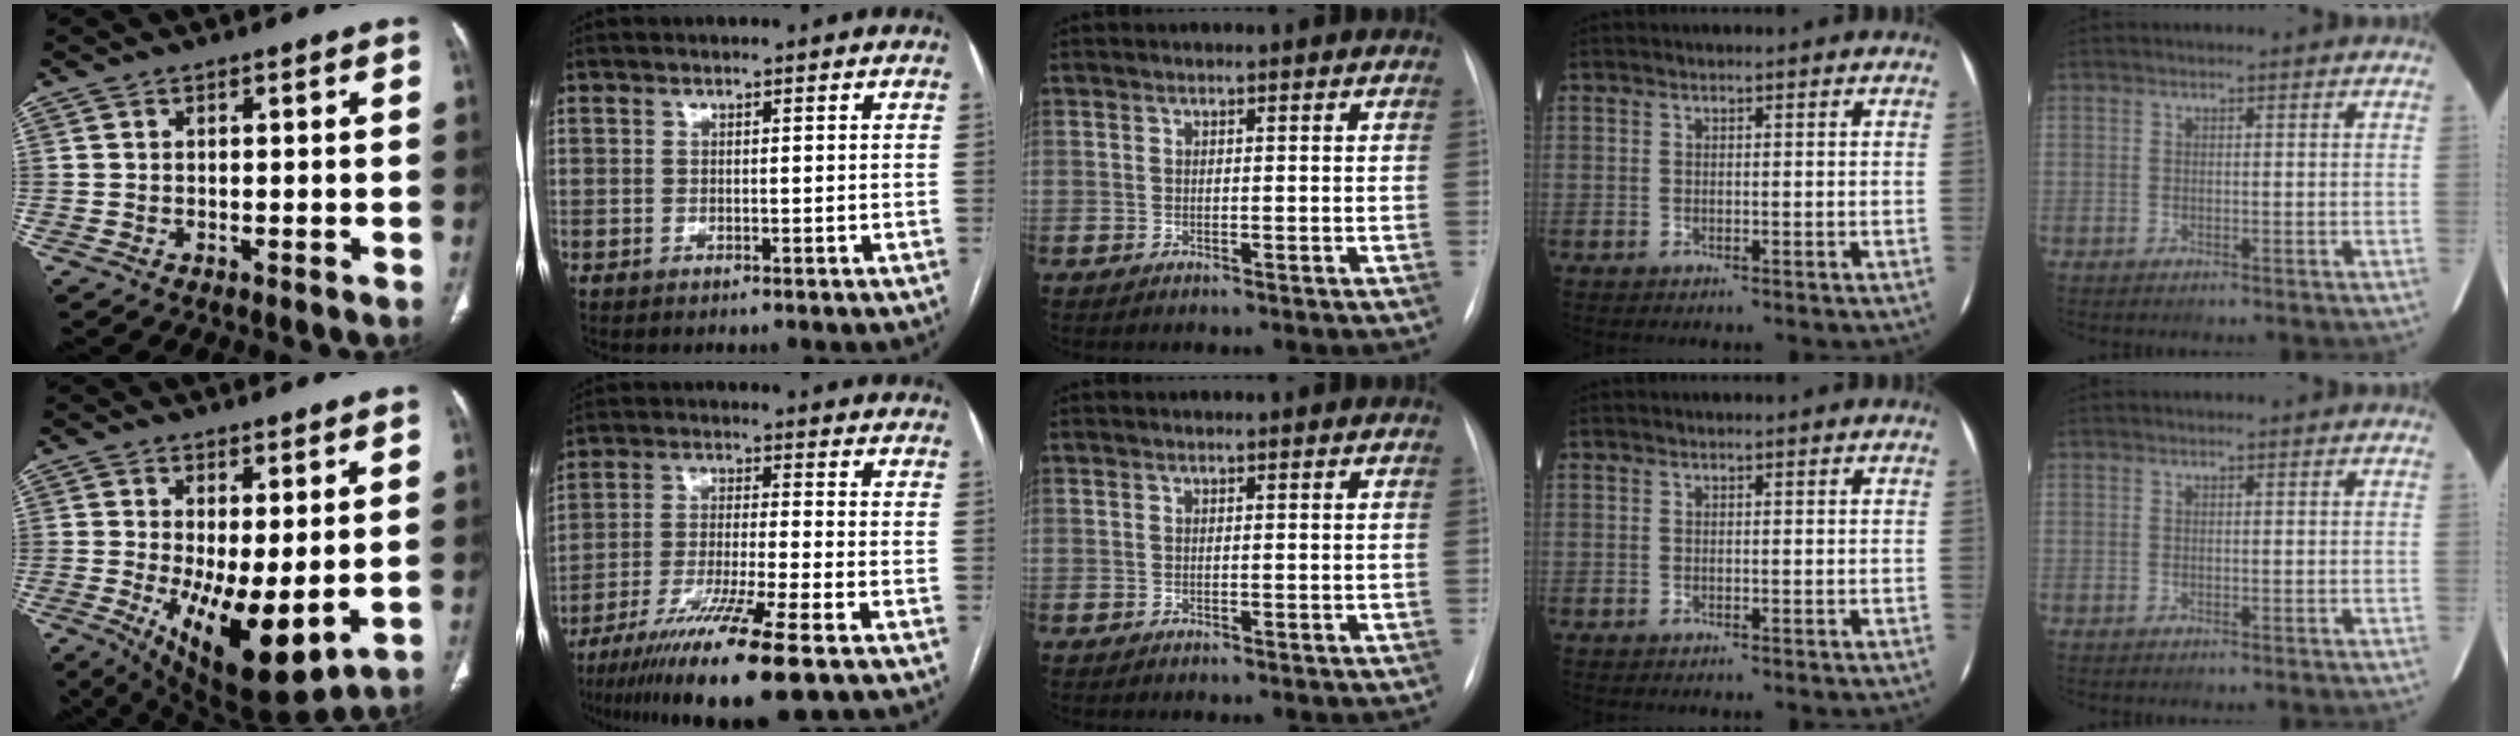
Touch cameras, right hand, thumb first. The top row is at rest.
{"thumb": {"total": 14.4, "force": [-1.8, 5.4, 13.3], "torque": [-0.214, -0.032, -0.006]}, "index": {"total": 15.0, "force": [-9.8, -0.5, 11.4], "torque": [-0.205, -0.043, -0.168]}}